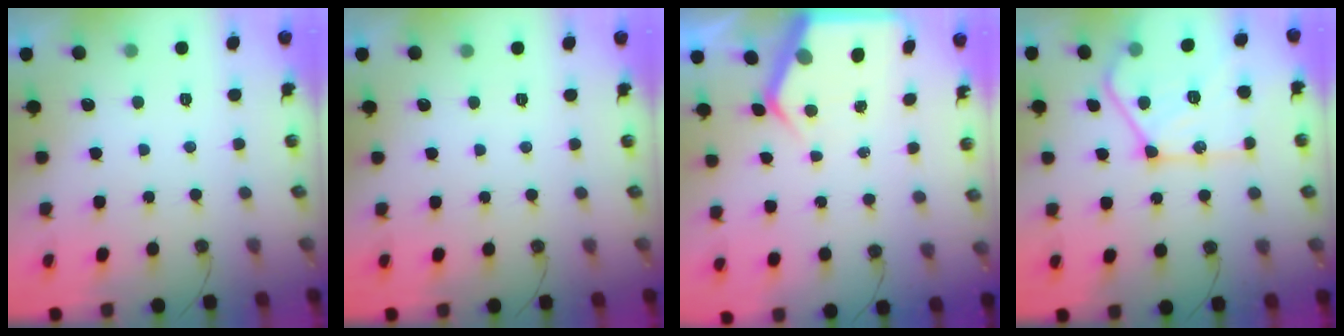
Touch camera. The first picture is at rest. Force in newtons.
{"total": 0.0}
{"total": 5.8, "press": 5.8, "slide": 0.6}
{"total": 19.1, "press": 19.1, "slide": 1.0}